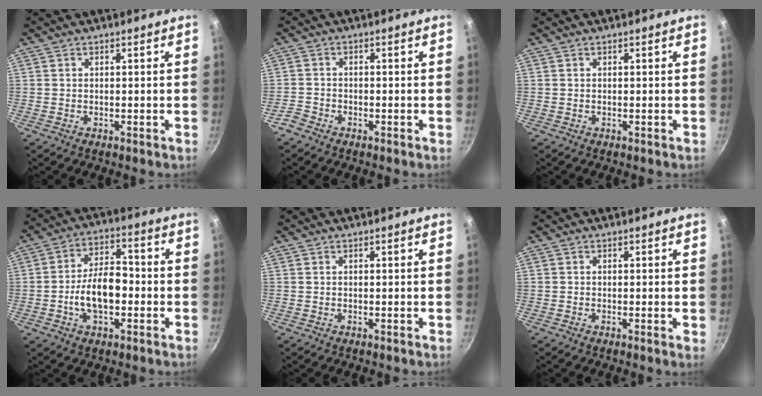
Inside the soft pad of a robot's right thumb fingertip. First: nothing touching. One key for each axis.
{"total": 2.3, "fx": -1.9, "fy": 1.2, "fz": 0.6, "tx": -0.021, "ty": 0.016, "tz": -0.041}
{"total": 0.0}
{"total": 11.0, "fx": -2.4, "fy": 6.2, "fz": 8.8, "tx": -0.132, "ty": 0.034, "tz": -0.048}
{"total": 0.0}
{"total": 0.9, "fx": -0.1, "fy": 0.1, "fz": 0.9, "tx": -0.013, "ty": -0.002, "tz": -0.006}